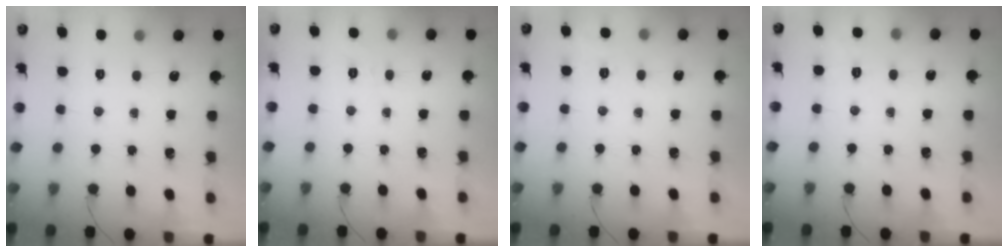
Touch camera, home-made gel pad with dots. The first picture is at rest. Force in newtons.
{"total": 1.8, "press": 1.2, "slide": 1.4}
{"total": 2.2, "press": 1.3, "slide": 1.8}
{"total": 2.1, "press": 1.2, "slide": 1.8}